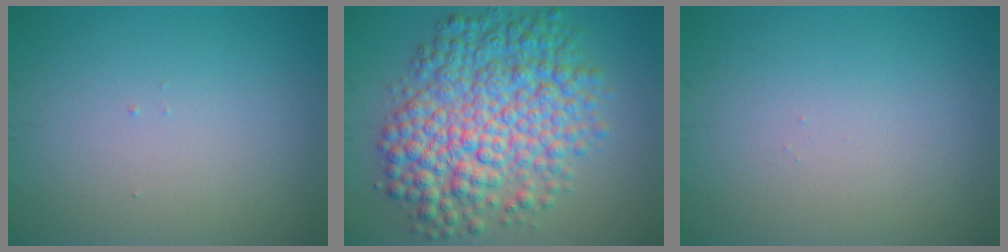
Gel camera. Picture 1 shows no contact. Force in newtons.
{"total": 10.0, "press": 10.0, "slide": 0.1}
{"total": 0.0}